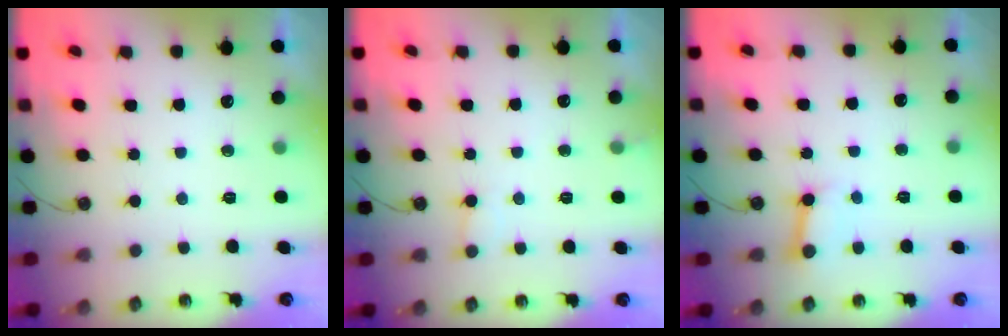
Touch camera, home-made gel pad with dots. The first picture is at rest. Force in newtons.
{"total": 5.7, "press": 5.7, "slide": 0.5}
{"total": 3.9, "press": 3.8, "slide": 0.4}